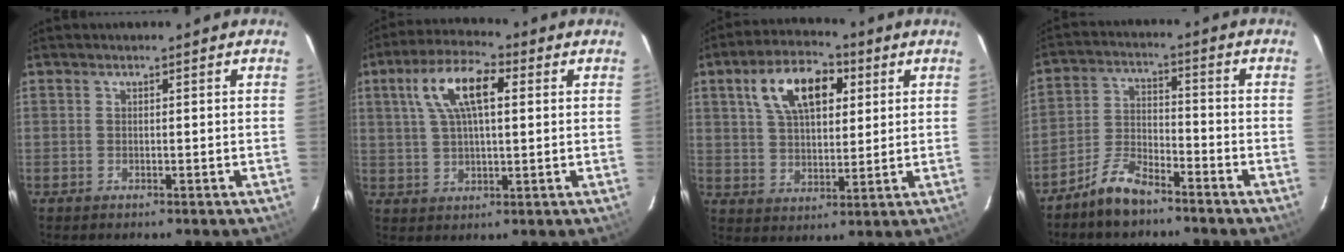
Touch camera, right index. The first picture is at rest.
{"total": 11.0, "force": [3.5, 4.3, 9.5], "torque": [-0.184, 0.026, 0.063]}
{"total": 13.2, "force": [5.3, 6.9, 10.0], "torque": [-0.180, 0.033, 0.092]}
{"total": 7.4, "force": [-6.1, 2.3, 3.5], "torque": [-0.086, 0.012, -0.119]}